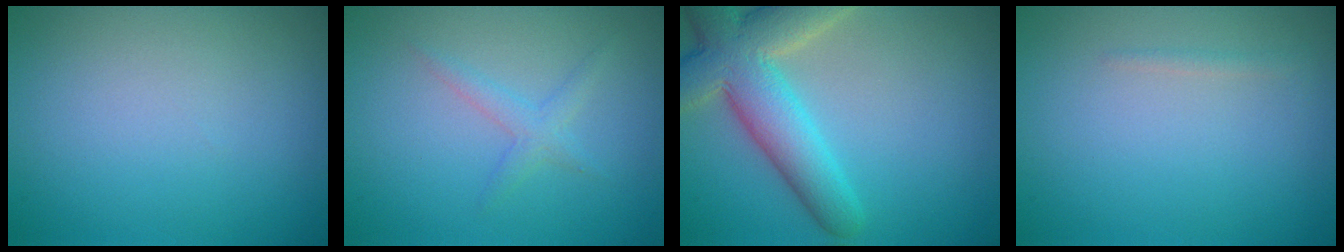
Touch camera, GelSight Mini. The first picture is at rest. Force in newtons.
{"total": 1.4, "press": 1.4, "slide": 0.1}
{"total": 7.8, "press": 7.8, "slide": 0.5}
{"total": 0.6, "press": 0.6, "slide": 0.0}